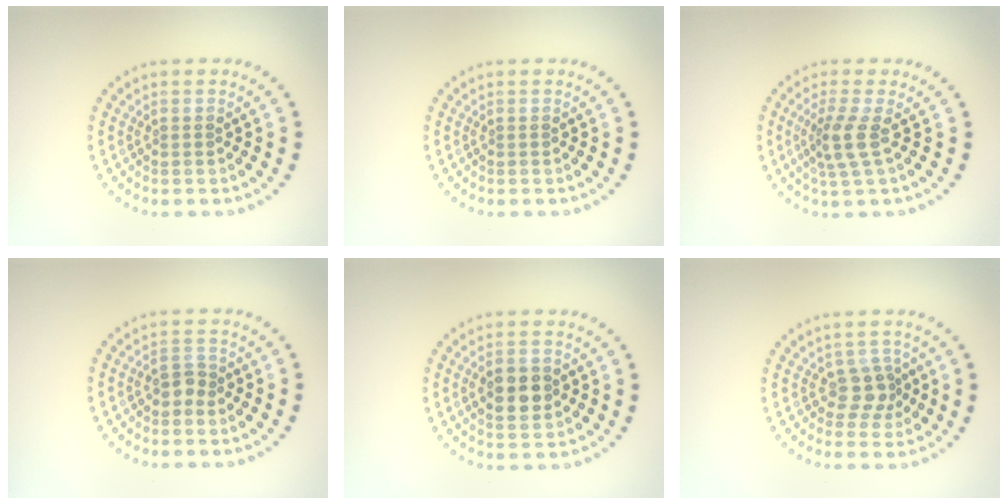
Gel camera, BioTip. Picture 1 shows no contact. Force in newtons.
{"total": 0.0}
{"total": 2.6, "press": 2.0, "slide": 1.7}
{"total": 1.5, "press": 1.3, "slide": 0.8}
{"total": 3.5, "press": 3.5, "slide": 0.1}
{"total": 2.4, "press": 1.8, "slide": 1.6}